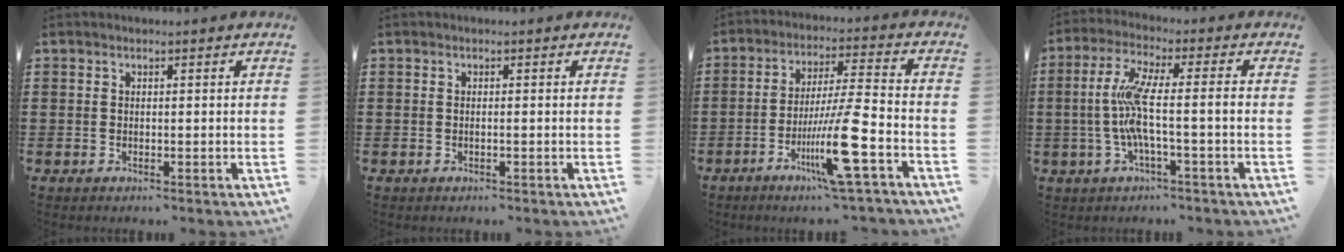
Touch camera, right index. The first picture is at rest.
{"total": 0.6, "force": [-0.2, -0.2, 0.5], "torque": [-0.007, -0.004, -0.004]}
{"total": 12.9, "force": [-6.1, 0.9, 11.3], "torque": [-0.221, -0.006, -0.112]}
{"total": 8.5, "force": [-1.2, 1.0, 8.4], "torque": [-0.182, -0.014, -0.034]}